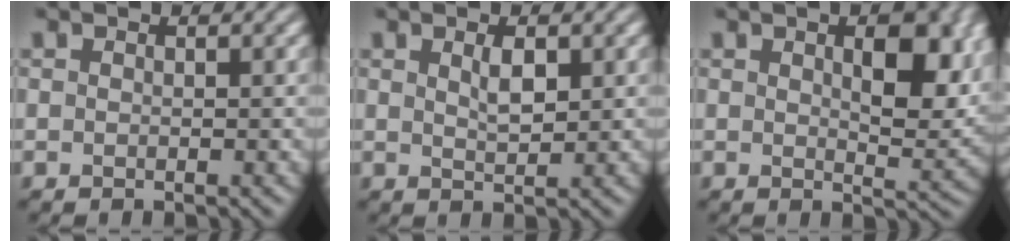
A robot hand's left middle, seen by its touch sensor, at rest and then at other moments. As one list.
[{"total": 1.9, "force": [0.8, 0.6, 1.6], "torque": [-0.031, -0.001, 0.016]}, {"total": 5.9, "force": [1.9, 2.3, 5.1], "torque": [-0.068, -0.003, 0.033]}]